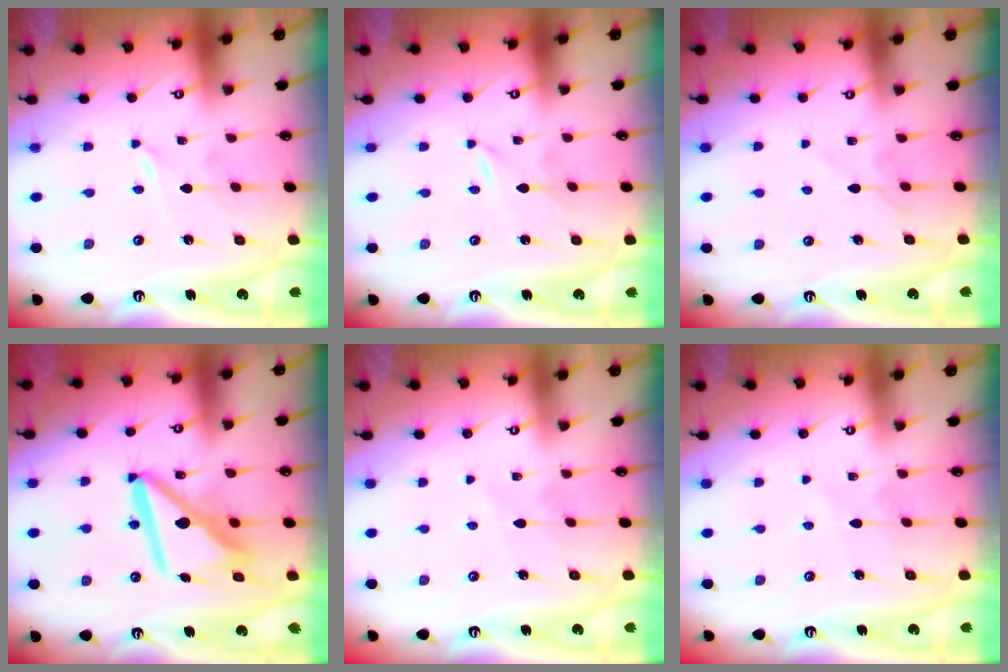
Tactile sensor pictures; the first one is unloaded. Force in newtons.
{"total": 0.0}
{"total": 3.9, "press": 3.9, "slide": 0.6}
{"total": 13.2, "press": 13.1, "slide": 1.7}
{"total": 3.9, "press": 3.8, "slide": 0.5}
{"total": 3.9, "press": 3.8, "slide": 0.5}